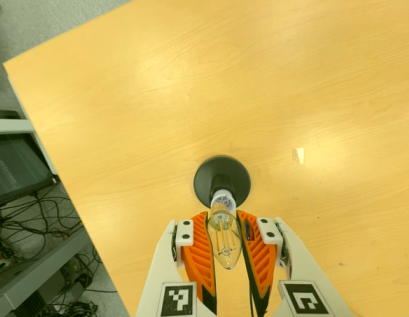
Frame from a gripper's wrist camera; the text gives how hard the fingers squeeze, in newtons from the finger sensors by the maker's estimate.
{"total": 22.6, "left": 24.4, "right": 20.9}